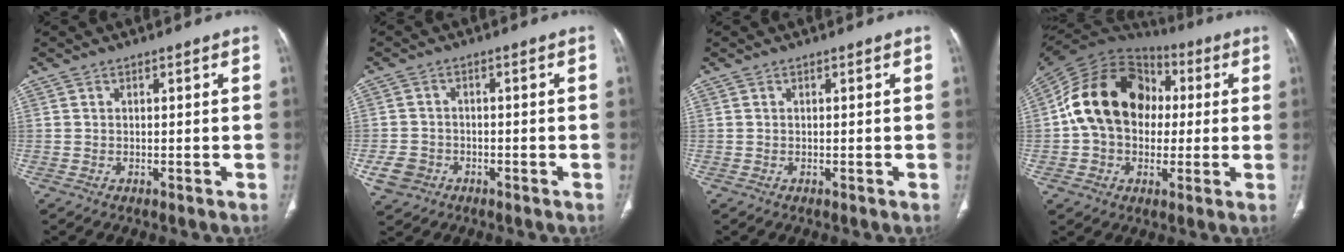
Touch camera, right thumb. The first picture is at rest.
{"total": 4.7, "force": [-1.9, 3.9, 1.6], "torque": [-0.028, 0.013, -0.030]}
{"total": 0.0}
{"total": 19.8, "force": [1.6, 15.1, 12.8], "torque": [-0.210, 0.036, 0.021]}